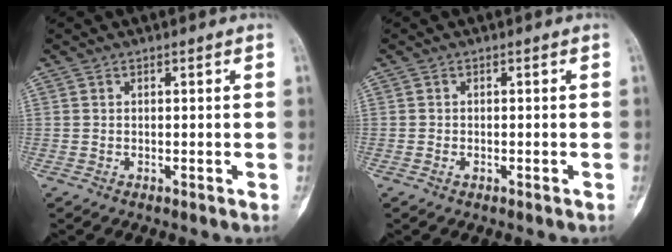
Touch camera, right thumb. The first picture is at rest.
{"total": 0.5, "force": [-0.2, 0.3, 0.3], "torque": [-0.006, 0.004, -0.004]}